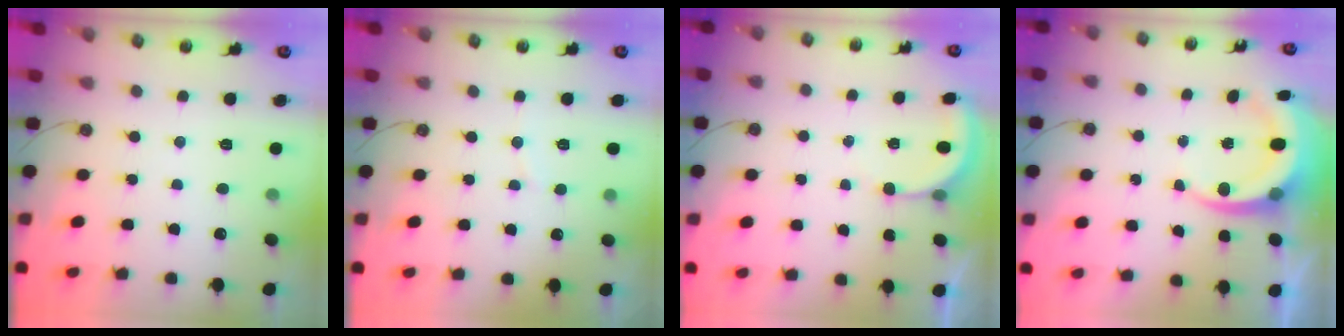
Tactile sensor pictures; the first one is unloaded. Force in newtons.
{"total": 3.4, "press": 3.4, "slide": 0.3}
{"total": 2.9, "press": 2.9, "slide": 0.2}
{"total": 8.0, "press": 7.8, "slide": 1.8}